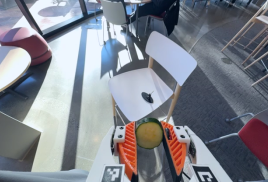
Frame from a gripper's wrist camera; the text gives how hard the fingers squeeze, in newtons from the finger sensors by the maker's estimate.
{"total": 9.5, "left": 9.8, "right": 9.3}